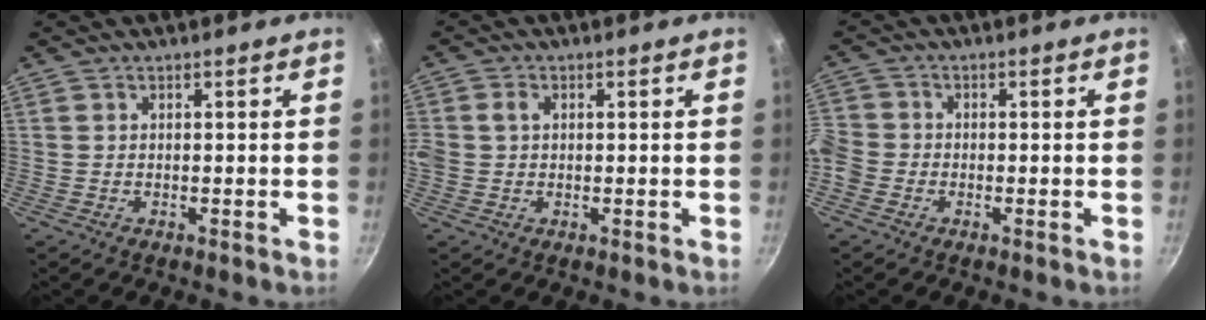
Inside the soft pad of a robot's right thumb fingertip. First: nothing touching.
{"total": 4.6, "force": [0.6, 3.6, 2.8], "torque": [-0.059, 0.011, 0.005]}
{"total": 6.8, "force": [-2.5, 5.7, 2.9], "torque": [-0.063, 0.019, -0.064]}